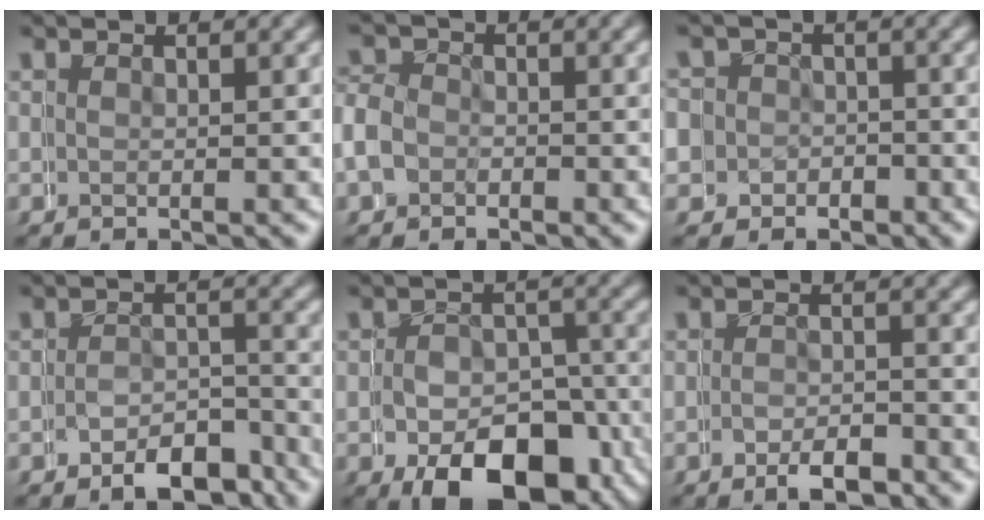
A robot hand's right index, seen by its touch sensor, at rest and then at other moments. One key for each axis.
{"total": 3.4, "fx": -0.8, "fy": 3.1, "fz": -1.3, "tx": -0.011, "ty": -0.012, "tz": -0.015}
{"total": 5.6, "fx": -0.8, "fy": 5.5, "fz": -1.1, "tx": 0.006, "ty": -0.023, "tz": -0.013}
{"total": 4.9, "fx": -4.2, "fy": 2.2, "fz": 1.1, "tx": -0.003, "ty": -0.008, "tz": -0.069}
{"total": 10.2, "fx": -5.8, "fy": 6.5, "fz": 5.3, "tx": -0.085, "ty": -0.037, "tz": -0.076}
{"total": 2.9, "fx": -2.1, "fy": 1.1, "fz": 1.5, "tx": -0.010, "ty": 0.002, "tz": -0.041}